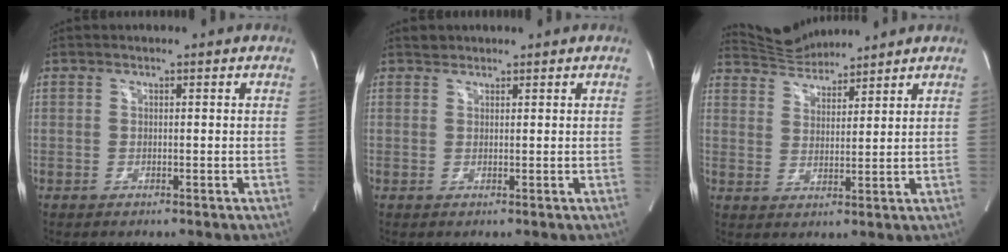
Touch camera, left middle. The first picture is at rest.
{"total": 1.1, "force": [1.0, 0.5, 0.0], "torque": [-0.001, 0.006, 0.018]}
{"total": 6.7, "force": [6.7, 0.4, 0.7], "torque": [-0.022, 0.021, 0.128]}